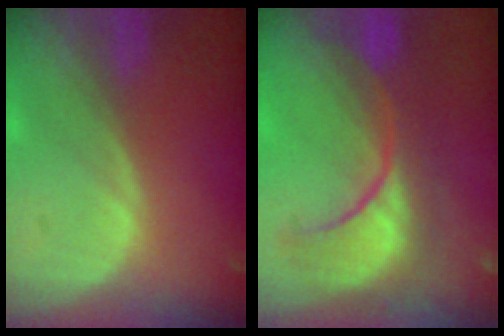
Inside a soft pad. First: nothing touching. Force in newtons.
{"total": 9.6, "press": 9.5, "slide": 1.7}